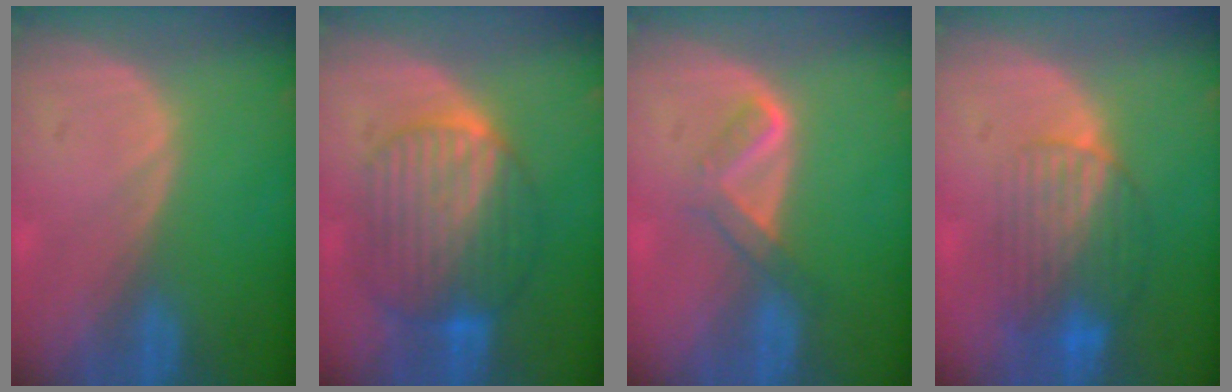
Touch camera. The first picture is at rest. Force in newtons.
{"total": 10.2, "press": 10.2, "slide": 0.8}
{"total": 3.7, "press": 3.7, "slide": 0.6}
{"total": 8.2, "press": 7.3, "slide": 3.9}